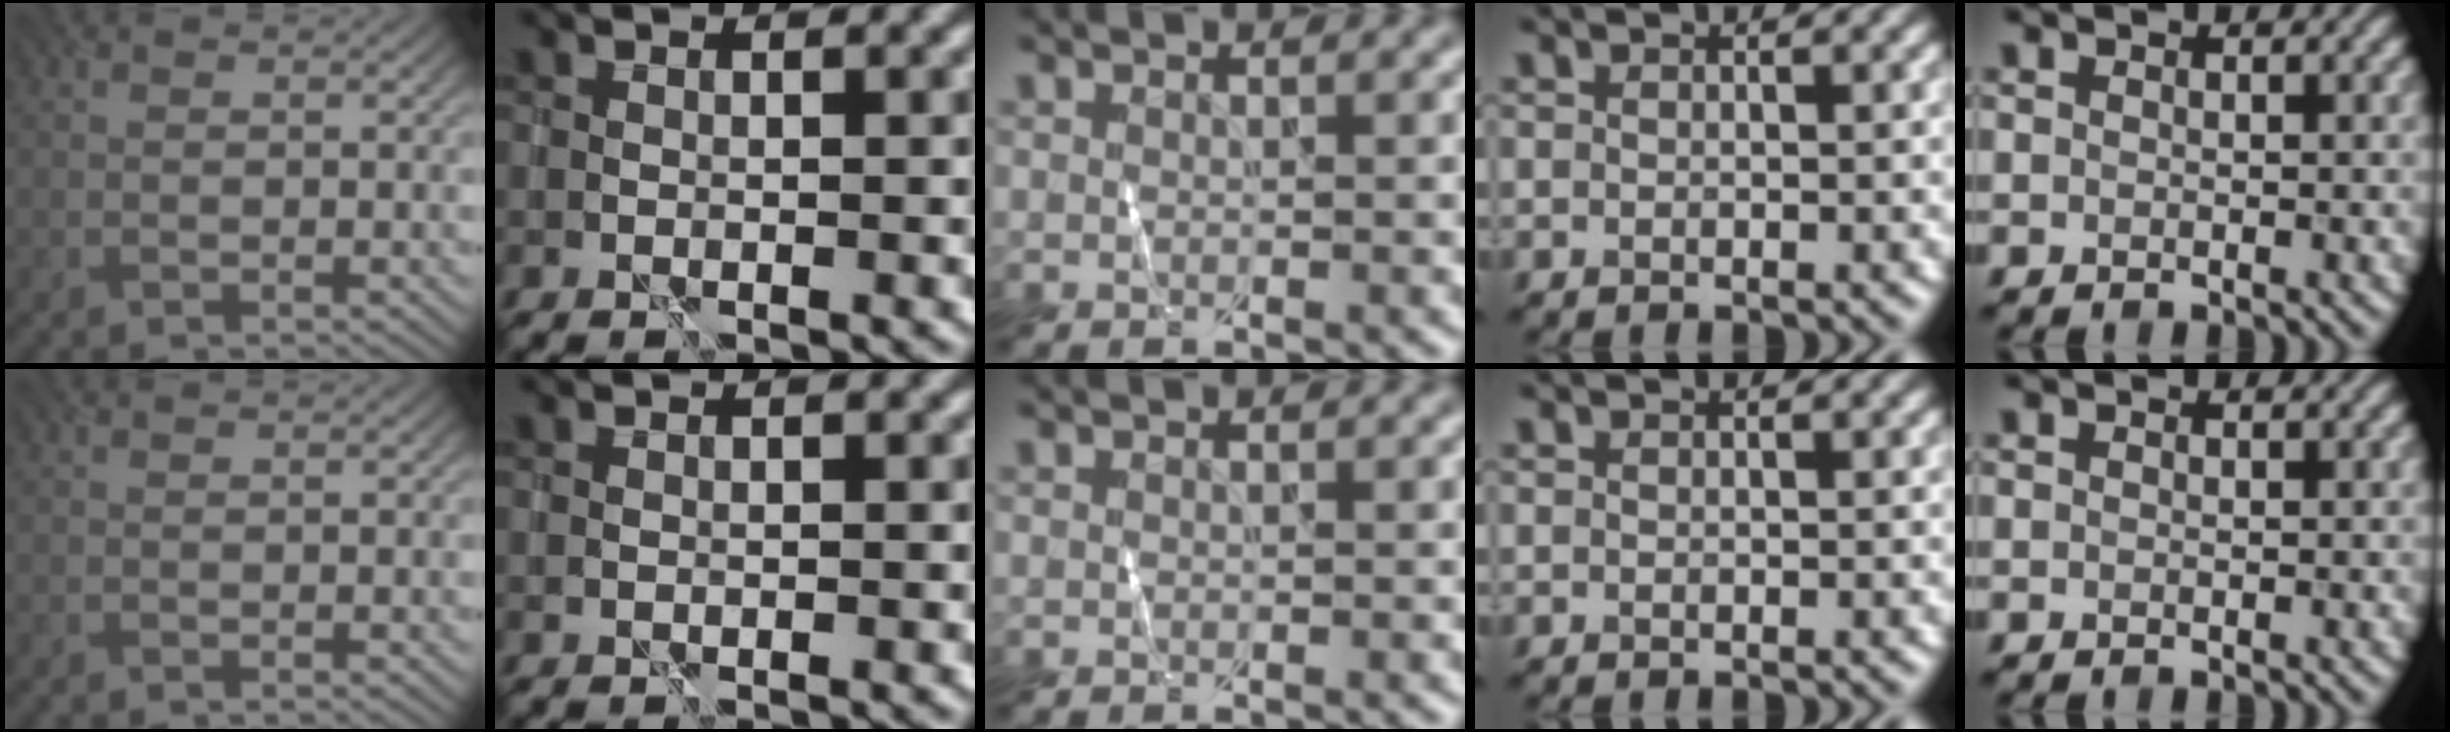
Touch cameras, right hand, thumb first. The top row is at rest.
{}